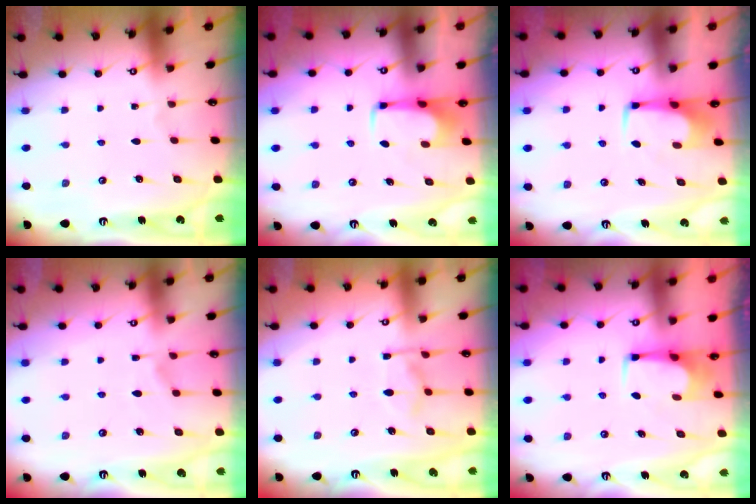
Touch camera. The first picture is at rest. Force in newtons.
{"total": 1.5, "press": 1.5, "slide": 0.4}
{"total": 1.7, "press": 1.6, "slide": 0.6}
{"total": 1.6, "press": 0.8, "slide": 1.4}
{"total": 9.0, "press": 9.0, "slide": 1.2}
{"total": 2.4, "press": 2.4, "slide": 0.4}